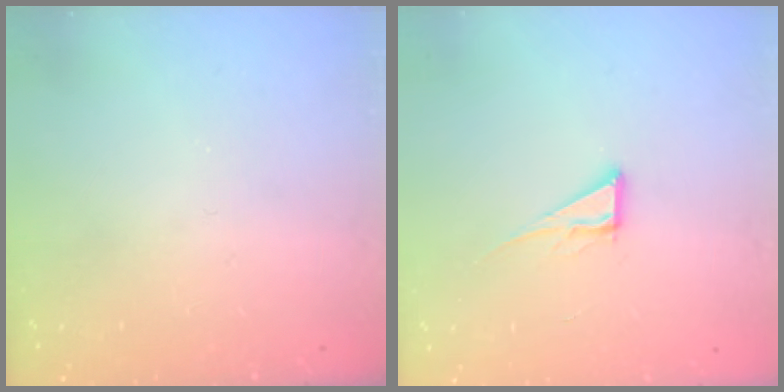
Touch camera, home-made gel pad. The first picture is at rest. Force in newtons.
{"total": 6.1, "press": 6.1, "slide": 0.4}